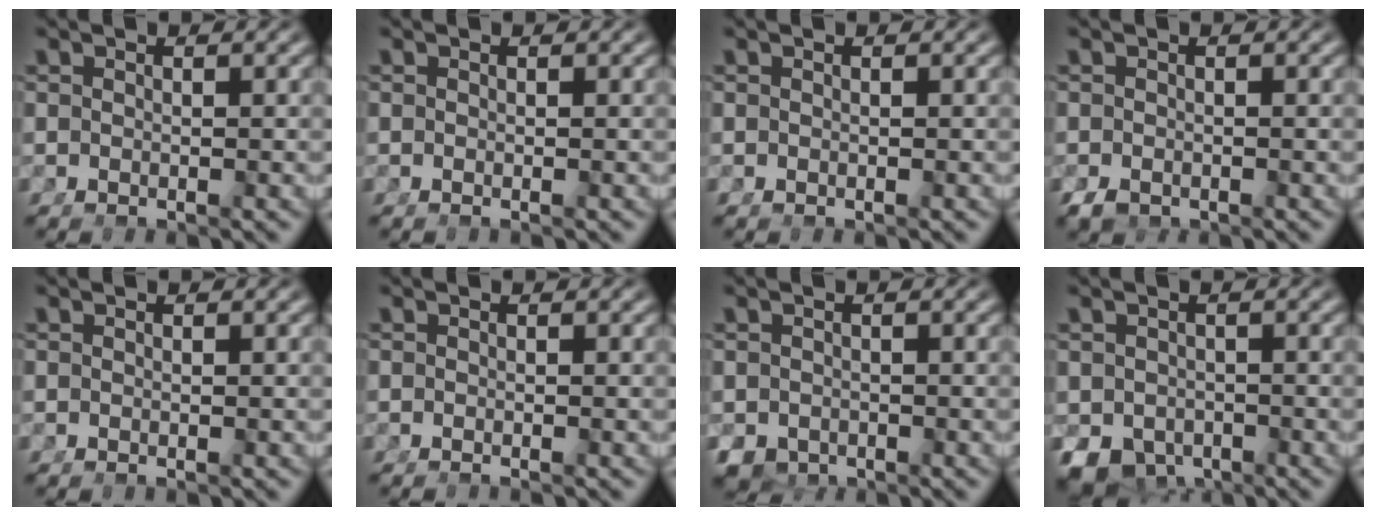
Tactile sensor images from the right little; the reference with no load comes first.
{"total": 0.0}
{"total": 0.5, "force": [-0.1, 0.5, 0.1], "torque": [-0.010, -0.004, 0.001]}
{"total": 1.6, "force": [-1.4, 0.5, 0.6], "torque": [-0.014, -0.020, -0.012]}
{"total": 0.0}
{"total": 0.6, "force": [-0.5, -0.4, -0.1], "torque": [0.002, -0.003, -0.007]}
{"total": 3.7, "force": [-2.2, 2.7, 1.4], "torque": [-0.037, -0.041, -0.016]}
{"total": 5.9, "force": [-3.3, 4.3, 2.5], "torque": [-0.048, -0.044, -0.035]}